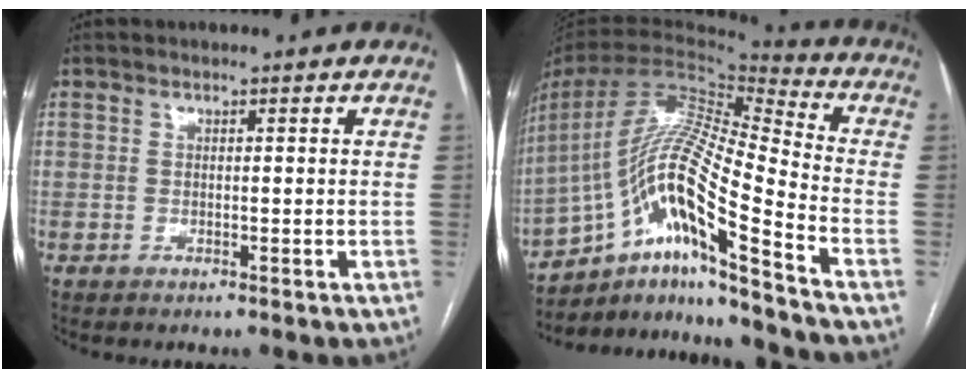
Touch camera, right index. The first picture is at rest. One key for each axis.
{"total": 20.3, "fx": -11.8, "fy": 0.9, "fz": 16.5, "tx": -0.334, "ty": 0.001, "tz": -0.214}